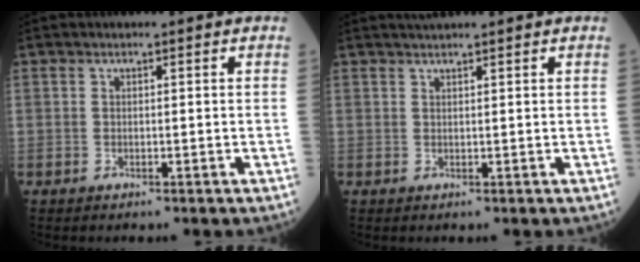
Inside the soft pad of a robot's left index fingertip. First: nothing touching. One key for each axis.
{"total": 2.7, "fx": 2.4, "fy": -0.2, "fz": 1.2, "tx": -0.012, "ty": 0.023, "tz": 0.043}